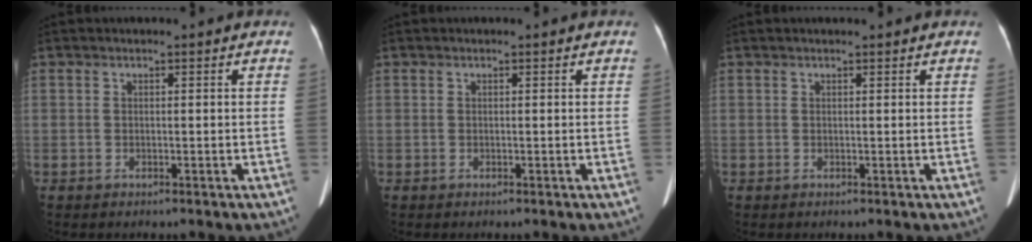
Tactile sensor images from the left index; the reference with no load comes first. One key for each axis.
{"total": 0.6, "fx": 0.5, "fy": 0.0, "fz": 0.2, "tx": -0.009, "ty": 0.011, "tz": 0.008}
{"total": 2.3, "fx": 2.1, "fy": 0.3, "fz": 0.9, "tx": -0.012, "ty": 0.020, "tz": 0.027}